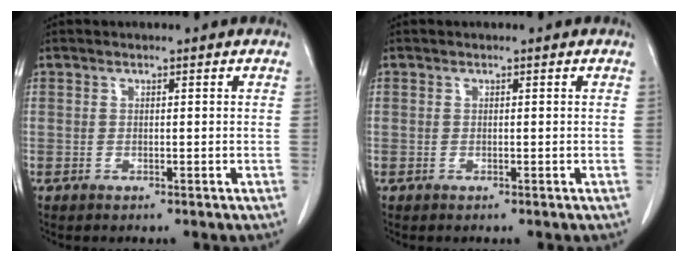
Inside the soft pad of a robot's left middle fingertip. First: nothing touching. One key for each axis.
{"total": 0.0}